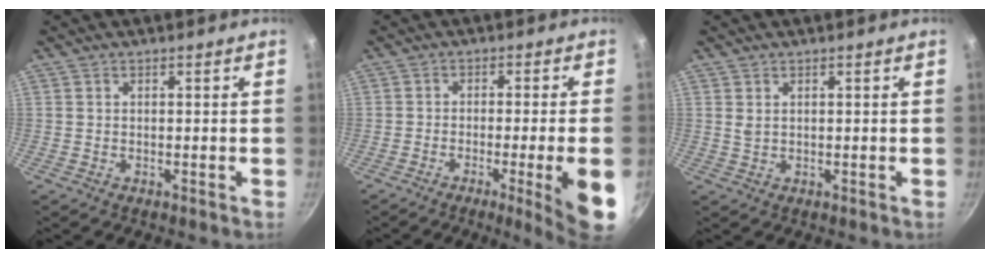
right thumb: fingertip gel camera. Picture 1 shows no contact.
{"total": 10.3, "force": [-3.4, 0.4, 9.7], "torque": [-0.133, 0.011, -0.045]}
{"total": 1.3, "force": [0.8, 0.7, 0.8], "torque": [-0.015, -0.007, 0.016]}